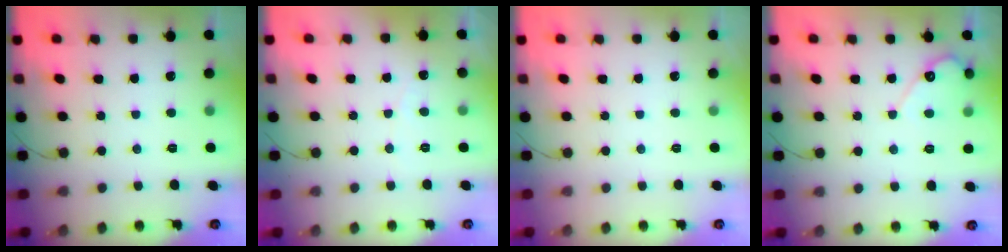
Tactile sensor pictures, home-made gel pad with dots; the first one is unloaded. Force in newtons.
{"total": 1.9, "press": 1.9, "slide": 0.2}
{"total": 0.0}
{"total": 5.3, "press": 5.3, "slide": 0.2}